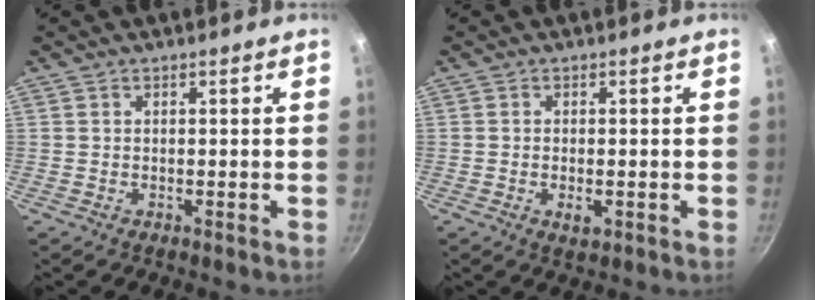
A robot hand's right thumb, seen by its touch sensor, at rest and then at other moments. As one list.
[{"total": 2.6, "force": [-0.7, 1.2, 2.2], "torque": [-0.041, -0.003, -0.013]}]